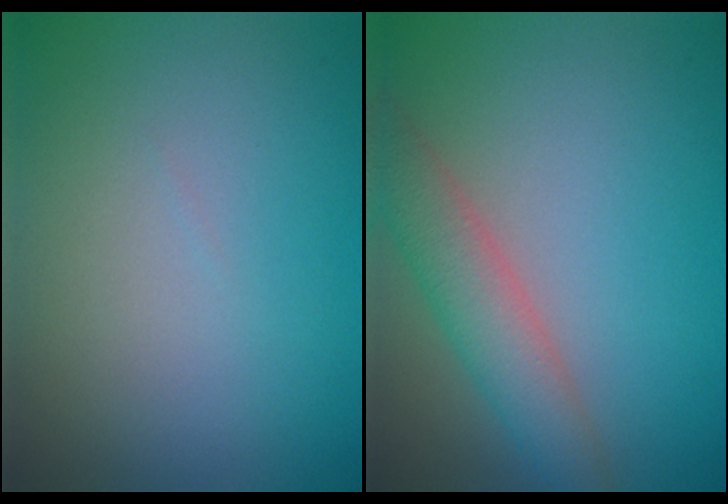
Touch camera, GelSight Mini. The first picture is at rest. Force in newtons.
{"total": 4.3, "press": 4.3, "slide": 0.2}